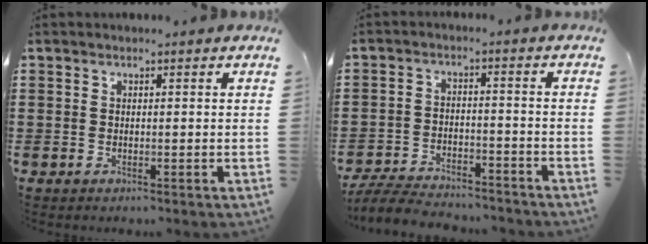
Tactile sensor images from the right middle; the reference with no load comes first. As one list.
[{"total": 6.2, "force": [-6.0, 0.9, 1.4], "torque": [-0.036, 0.007, -0.120]}]